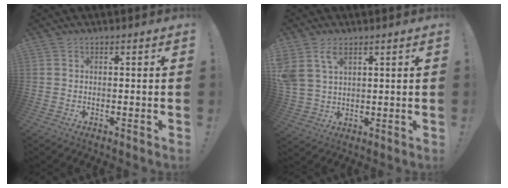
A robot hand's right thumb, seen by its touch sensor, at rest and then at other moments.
{"total": 7.2, "force": [4.2, 4.2, 4.1], "torque": [-0.084, -0.014, 0.082]}